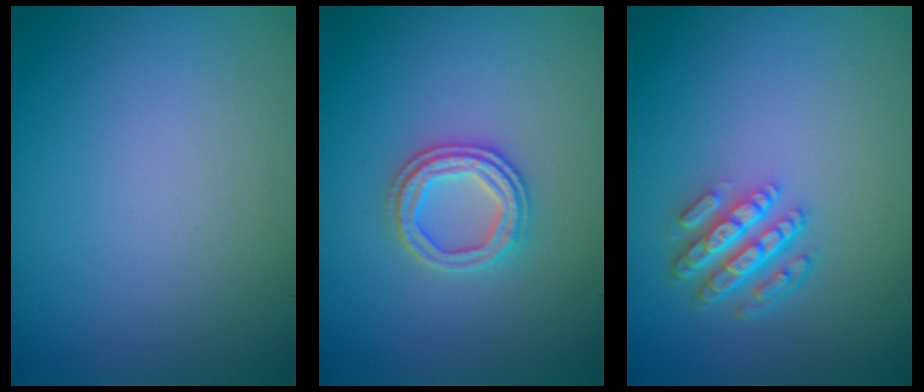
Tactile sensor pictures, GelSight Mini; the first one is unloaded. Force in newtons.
{"total": 2.6, "press": 2.5, "slide": 0.7}
{"total": 4.4, "press": 3.3, "slide": 2.9}